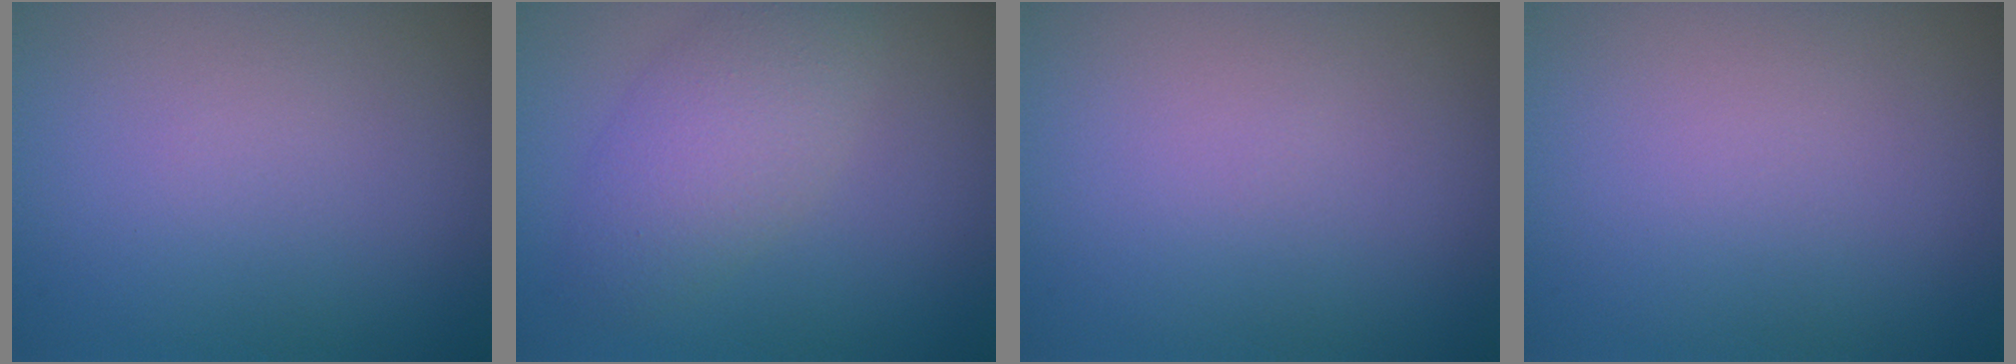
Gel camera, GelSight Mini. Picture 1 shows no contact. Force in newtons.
{"total": 4.1, "press": 4.1, "slide": 0.2}
{"total": 0.0}
{"total": 0.0}